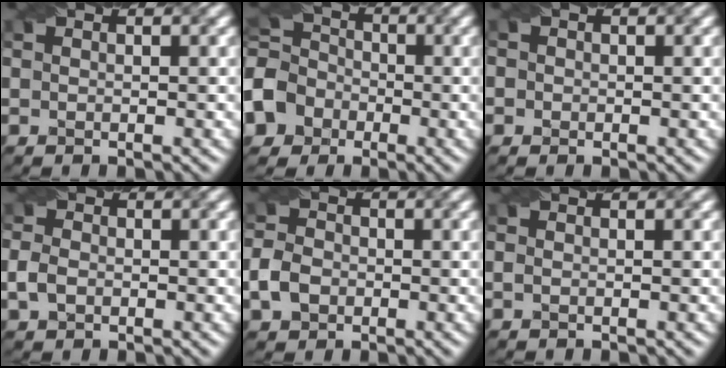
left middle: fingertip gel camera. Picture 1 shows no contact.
{"total": 7.1, "force": [-3.1, 5.8, 2.6], "torque": [-0.054, 0.001, -0.066]}
{"total": 0.8, "force": [-0.3, 0.7, -0.1], "torque": [0.011, -0.002, -0.009]}
{"total": 1.9, "force": [-0.7, 1.5, 1.0], "torque": [-0.020, -0.003, -0.014]}
{"total": 3.0, "force": [-1.2, 2.4, 1.3], "torque": [-0.026, 0.000, -0.025]}
{"total": 0.0}